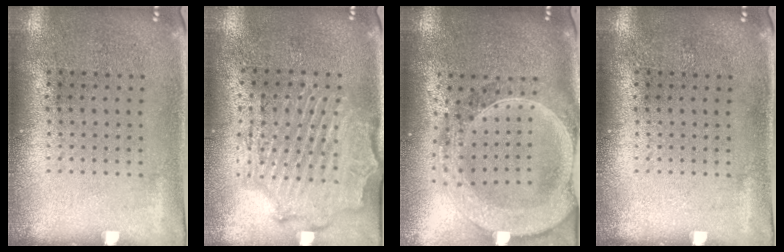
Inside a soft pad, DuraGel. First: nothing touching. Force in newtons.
{"total": 2.1, "press": 2.0, "slide": 0.6}
{"total": 2.9, "press": 2.5, "slide": 1.4}
{"total": 0.0}